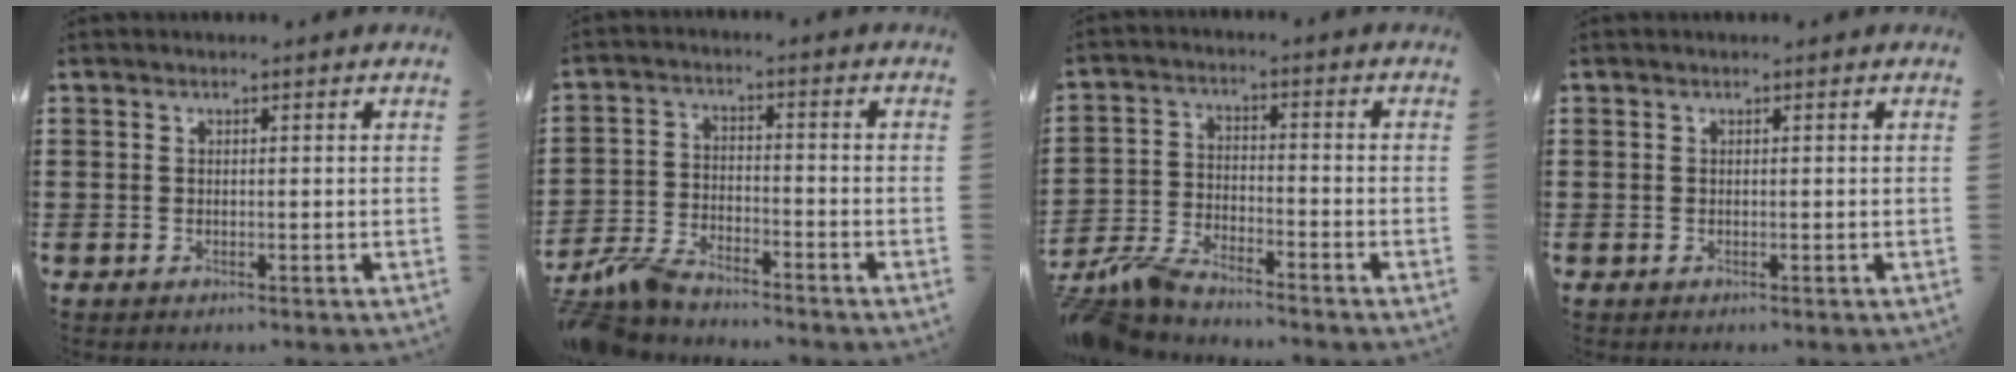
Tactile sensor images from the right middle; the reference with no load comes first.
{"total": 5.9, "force": [-5.6, 1.0, 1.6], "torque": [-0.053, 0.000, -0.115]}
{"total": 6.0, "force": [-5.8, 0.6, 1.5], "torque": [-0.052, -0.005, -0.120]}
{"total": 0.0}